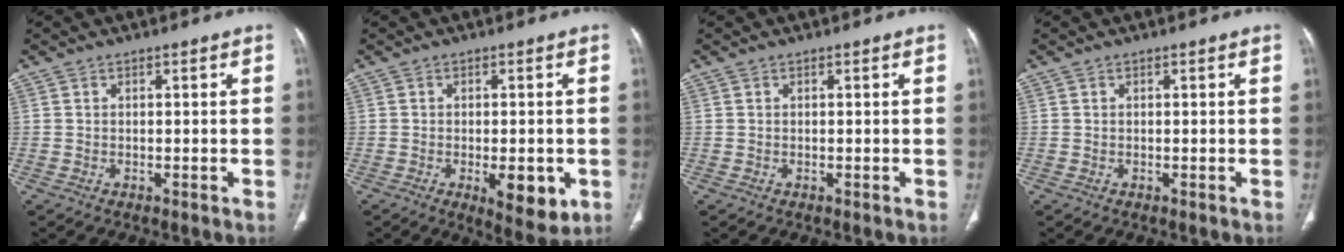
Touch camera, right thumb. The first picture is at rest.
{"total": 8.4, "force": [-2.4, 3.4, 7.3], "torque": [-0.086, -0.011, -0.024]}
{"total": 0.0}
{"total": 0.0}